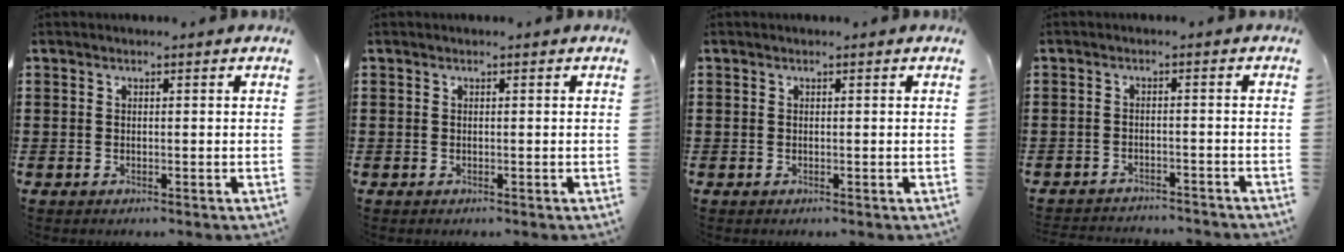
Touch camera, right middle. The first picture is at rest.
{"total": 0.0}
{"total": 0.0}
{"total": 2.4, "force": [-2.4, 0.2, -0.1], "torque": [-0.005, 0.001, -0.052]}